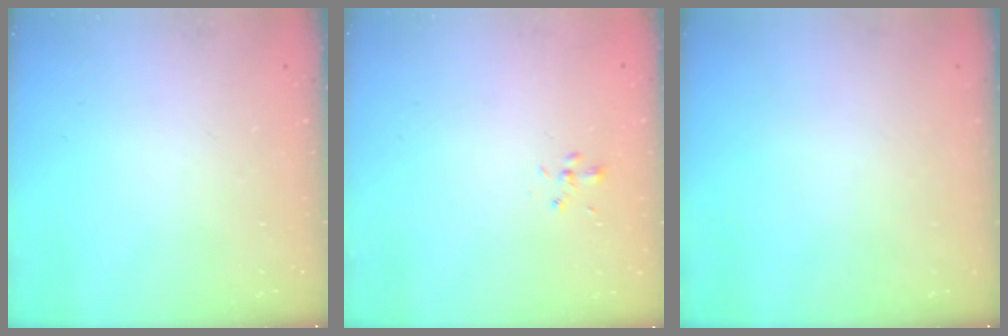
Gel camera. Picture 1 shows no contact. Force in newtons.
{"total": 1.8, "press": 1.6, "slide": 0.8}
{"total": 0.0}